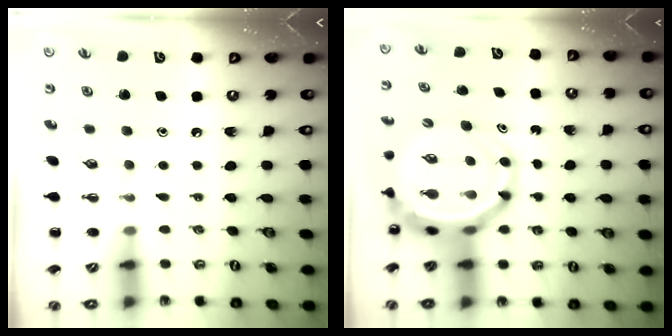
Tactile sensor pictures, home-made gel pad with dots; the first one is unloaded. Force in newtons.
{"total": 6.8, "press": 6.5, "slide": 1.9}